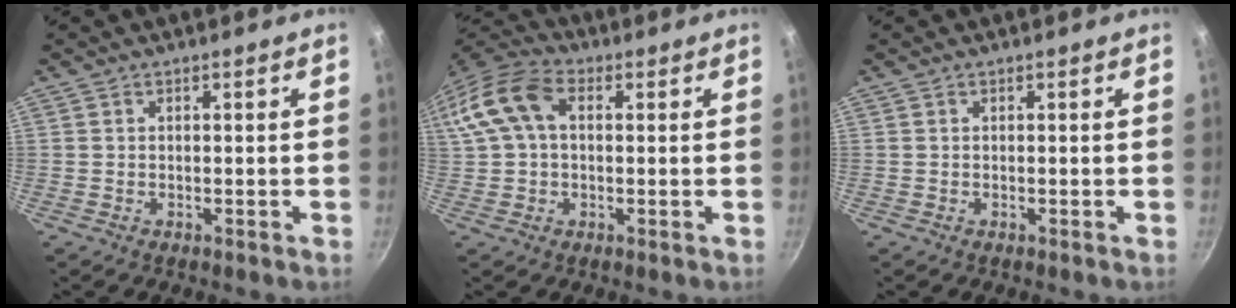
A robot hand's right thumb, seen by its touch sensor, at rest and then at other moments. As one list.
[{"total": 14.1, "force": [3.1, 9.2, 10.3], "torque": [-0.213, 0.033, 0.042]}, {"total": 0.0}]